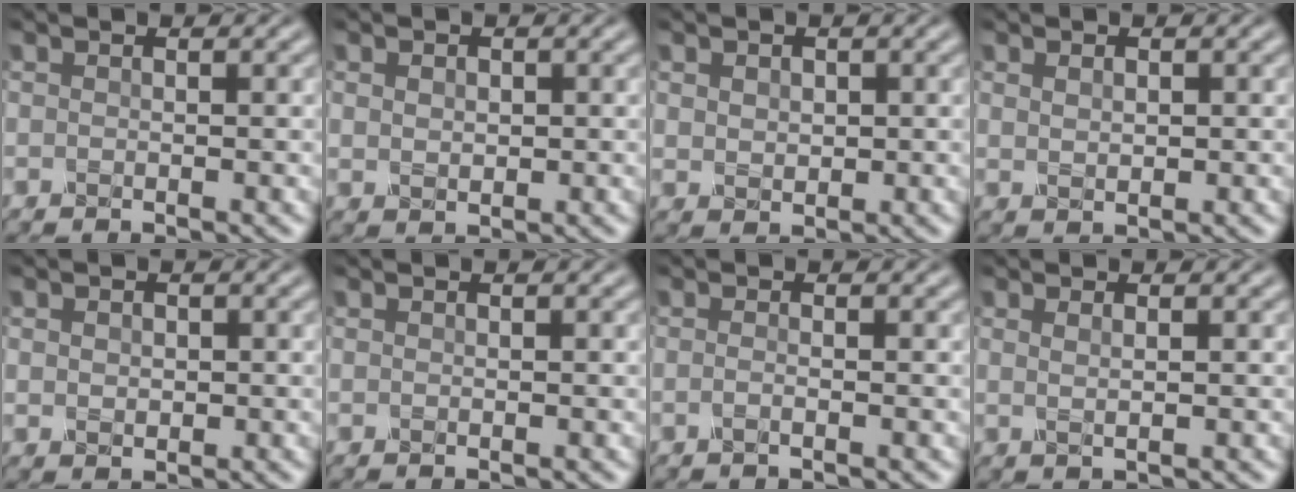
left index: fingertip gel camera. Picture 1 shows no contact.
{"total": 1.4, "force": [0.4, 1.1, 0.9], "torque": [-0.016, -0.002, 0.009]}
{"total": 1.6, "force": [0.6, 1.3, 0.8], "torque": [-0.018, -0.003, 0.014]}
{"total": 1.3, "force": [0.5, 0.8, 0.9], "torque": [-0.018, -0.001, 0.013]}
{"total": 1.2, "force": [0.2, 1.0, 0.7], "torque": [-0.013, -0.002, 0.006]}
{"total": 0.0}
{"total": 0.9, "force": [-0.3, 0.3, 0.8], "torque": [-0.014, -0.004, -0.011]}
{"total": 1.1, "force": [0.5, 0.4, 0.9], "torque": [-0.014, 0.000, 0.007]}